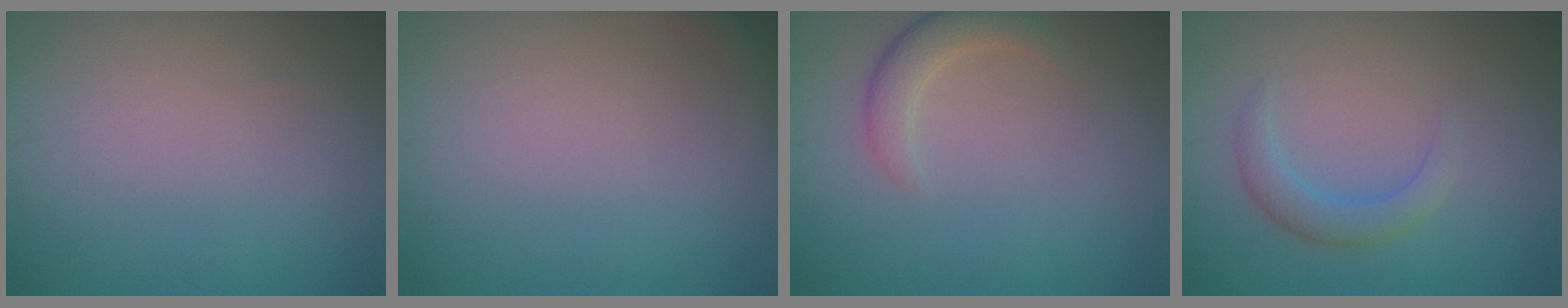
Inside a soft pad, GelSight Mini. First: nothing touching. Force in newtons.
{"total": 1.0, "press": 1.0, "slide": 0.2}
{"total": 2.5, "press": 2.5, "slide": 0.2}
{"total": 2.3, "press": 2.3, "slide": 0.1}